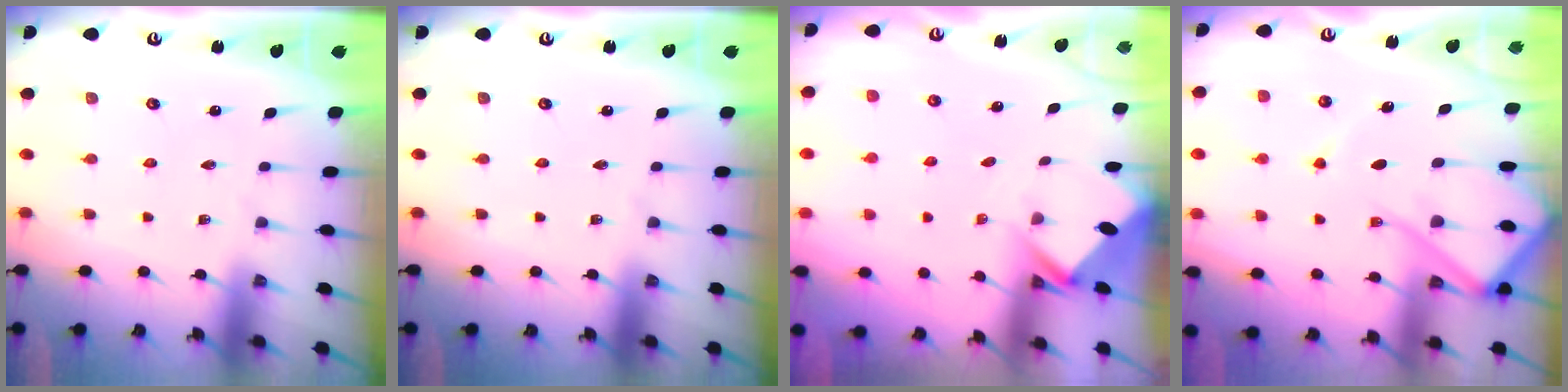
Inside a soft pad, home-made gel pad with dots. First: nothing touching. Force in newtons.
{"total": 0.0}
{"total": 2.5, "press": 2.5, "slide": 0.2}
{"total": 13.0, "press": 13.0, "slide": 1.1}